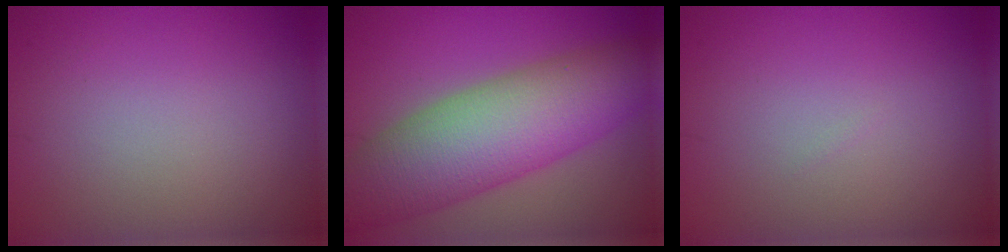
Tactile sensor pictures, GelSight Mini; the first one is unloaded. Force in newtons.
{"total": 10.5, "press": 10.4, "slide": 0.5}
{"total": 0.0}